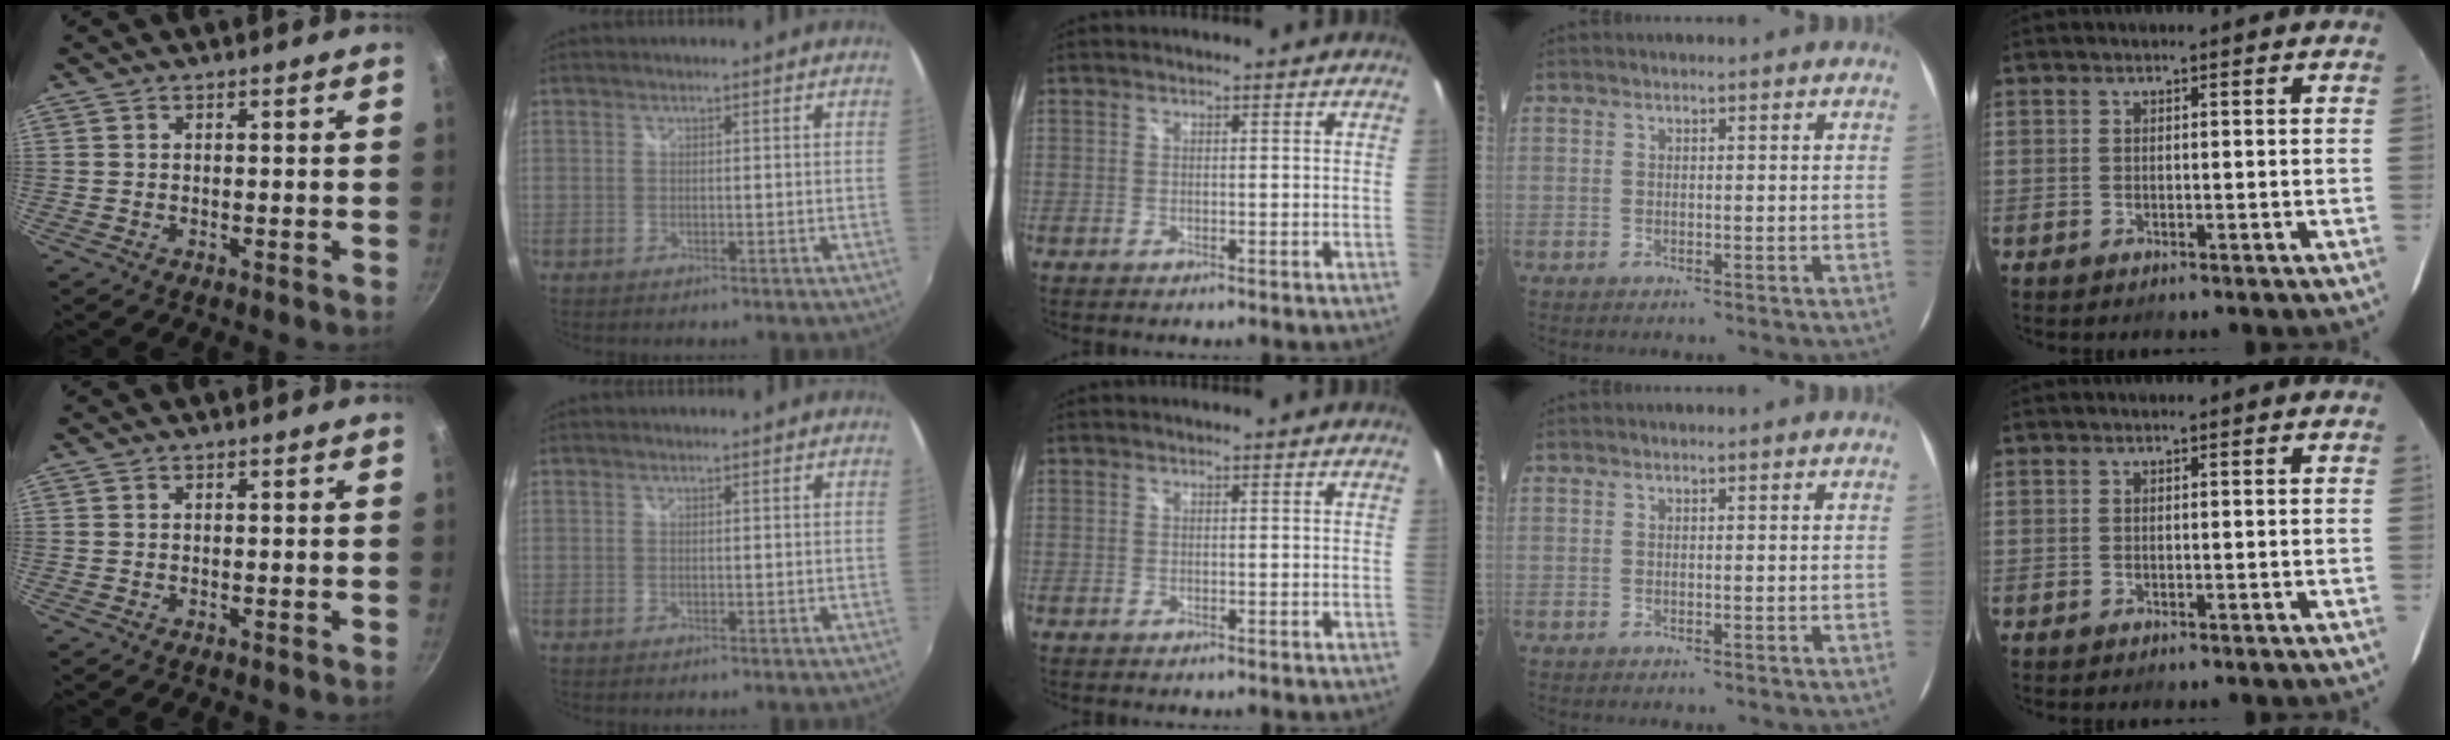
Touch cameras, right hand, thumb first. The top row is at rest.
{}